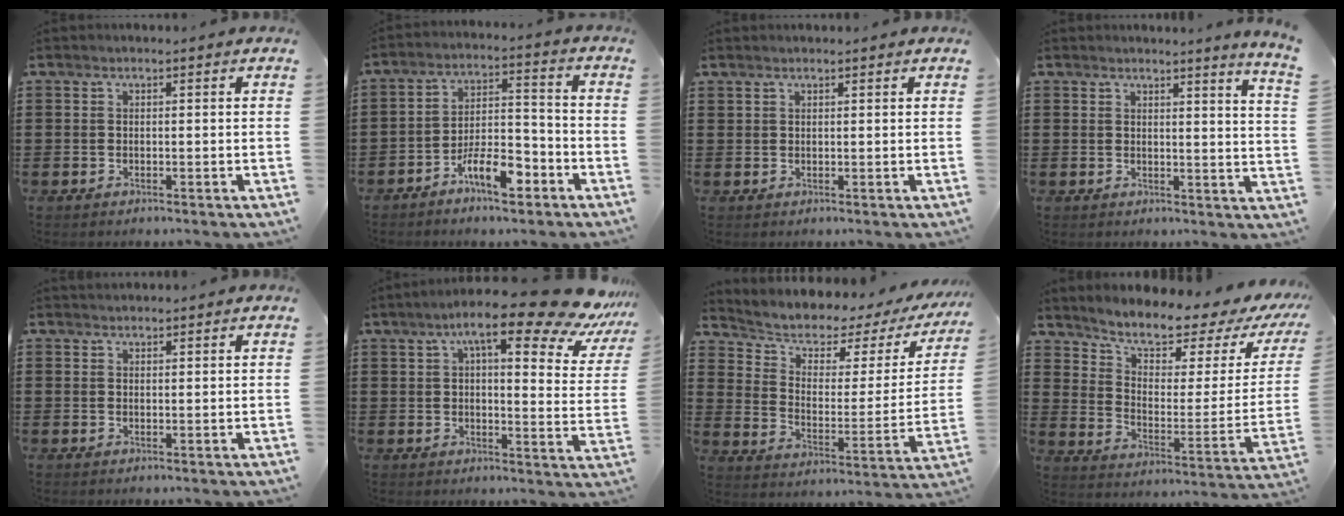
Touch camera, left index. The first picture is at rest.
{"total": 8.1, "force": [-5.4, 2.7, 5.3], "torque": [-0.096, 0.013, -0.100]}
{"total": 0.8, "force": [0.7, 0.2, 0.2], "torque": [-0.006, 0.001, 0.015]}
{"total": 3.0, "force": [2.7, -1.2, 0.7], "torque": [-0.013, -0.022, 0.046]}
{"total": 0.9, "force": [0.9, 0.2, 0.0], "torque": [-0.002, -0.001, 0.019]}
{"total": 14.2, "force": [10.0, 2.5, 9.7], "torque": [-0.161, -0.043, 0.161]}
{"total": 3.9, "force": [2.9, 2.3, 1.4], "torque": [-0.053, -0.027, 0.042]}
{"total": 6.3, "force": [5.4, 2.0, 2.7], "torque": [-0.069, -0.045, 0.087]}